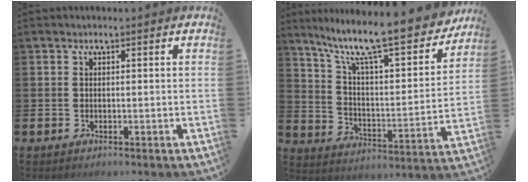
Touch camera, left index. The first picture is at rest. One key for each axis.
{"total": 12.8, "fx": 10.8, "fy": 2.2, "fz": 6.5, "tx": -0.146, "ty": -0.077, "tz": 0.179}